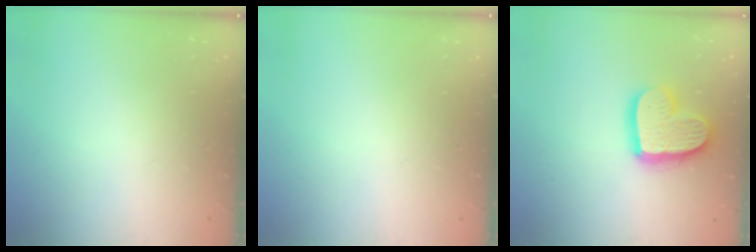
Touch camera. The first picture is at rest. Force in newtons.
{"total": 0.0}
{"total": 15.7, "press": 15.7, "slide": 1.4}